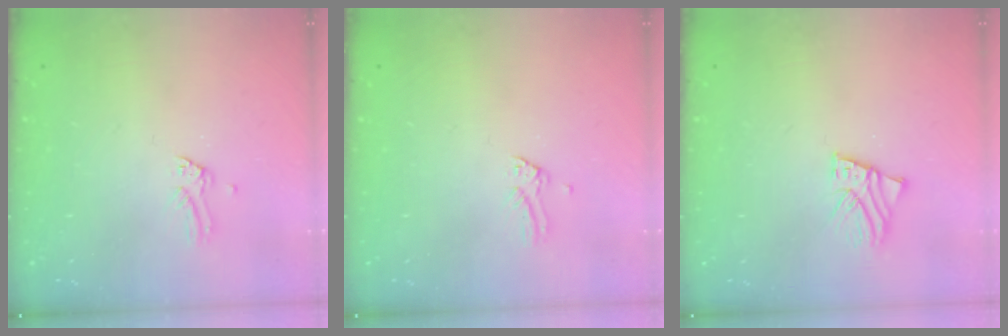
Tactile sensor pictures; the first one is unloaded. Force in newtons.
{"total": 0.0}
{"total": 2.3, "press": 2.3, "slide": 0.2}